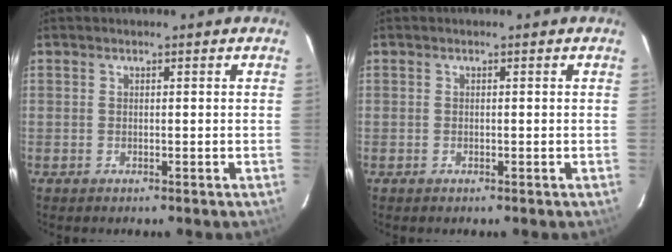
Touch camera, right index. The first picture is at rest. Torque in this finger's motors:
{"motor_torque": [0.15, 0.06, 0.04, 0.01]}